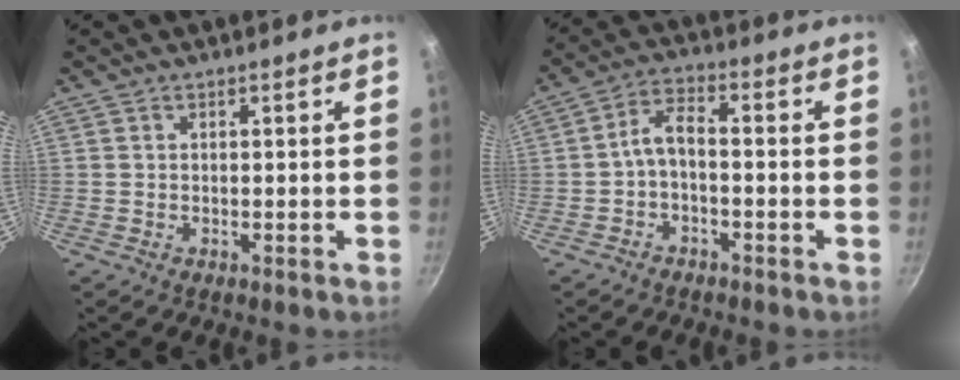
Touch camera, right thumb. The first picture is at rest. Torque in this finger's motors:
{"motor_torque": [-0.37, 0.40, 0.29, -0.17, 0.14]}